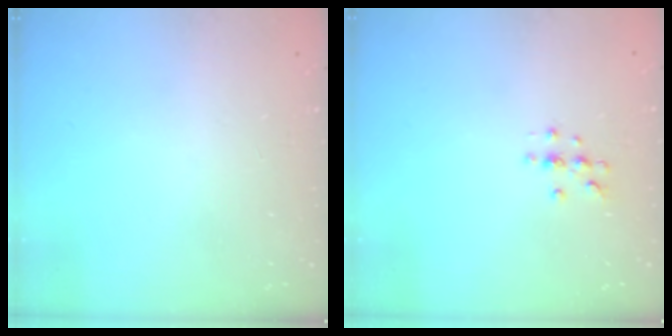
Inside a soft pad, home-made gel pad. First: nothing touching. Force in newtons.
{"total": 4.9, "press": 4.9, "slide": 0.5}